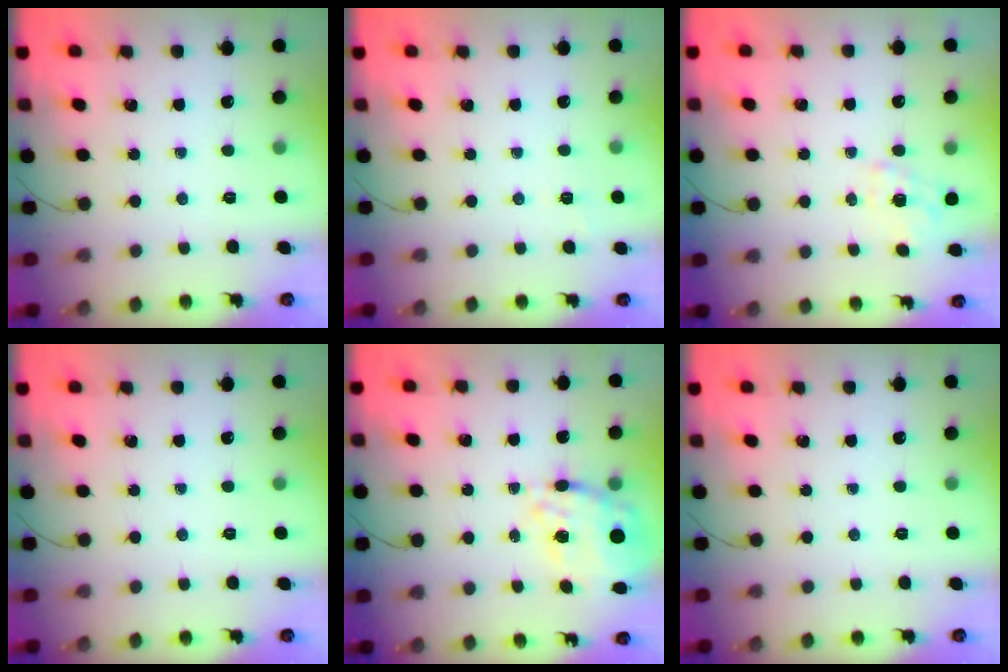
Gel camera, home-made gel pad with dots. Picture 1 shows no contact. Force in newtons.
{"total": 1.3, "press": 0.0, "slide": 1.3}
{"total": 1.0, "press": 0.7, "slide": 0.7}
{"total": 0.0}
{"total": 11.2, "press": 10.4, "slide": 4.3}
{"total": 0.0}